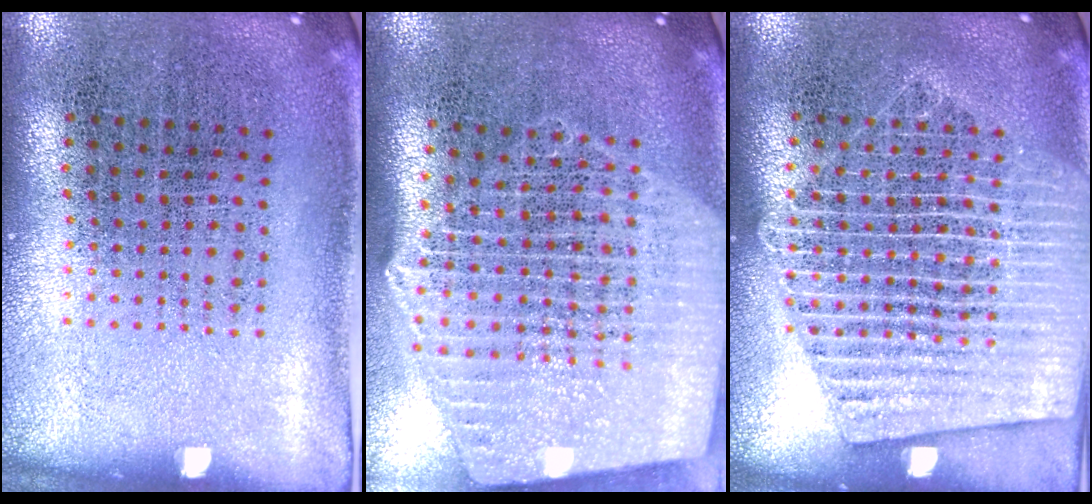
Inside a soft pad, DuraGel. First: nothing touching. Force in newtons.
{"total": 2.8, "press": 2.3, "slide": 1.5}
{"total": 2.1, "press": 2.1, "slide": 0.2}